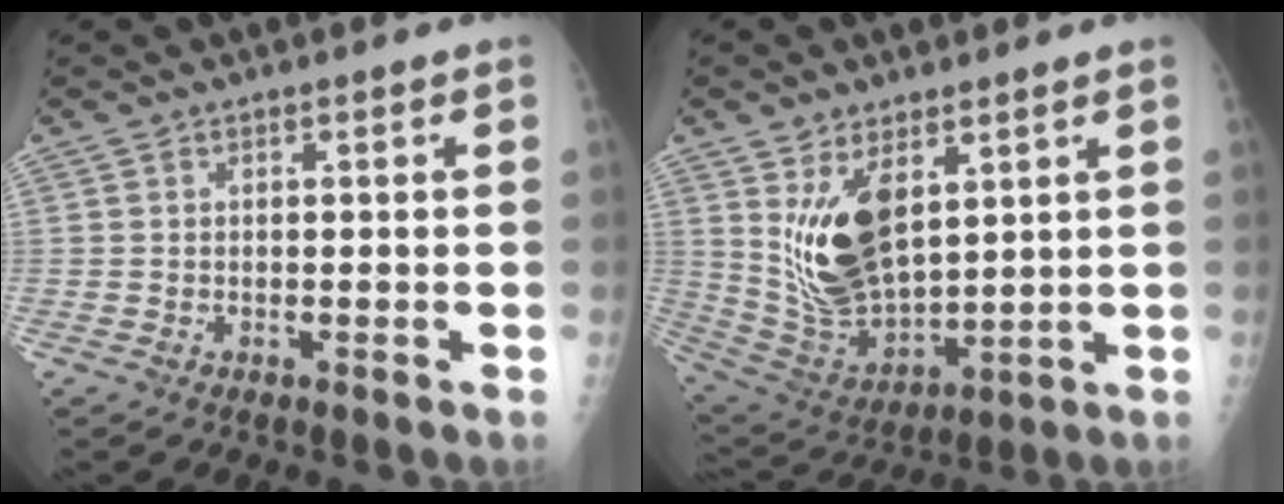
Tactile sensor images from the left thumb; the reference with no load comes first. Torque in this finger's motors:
{"motor_torque": [1.89, 1.78, 1.19, -0.99, 0.23]}